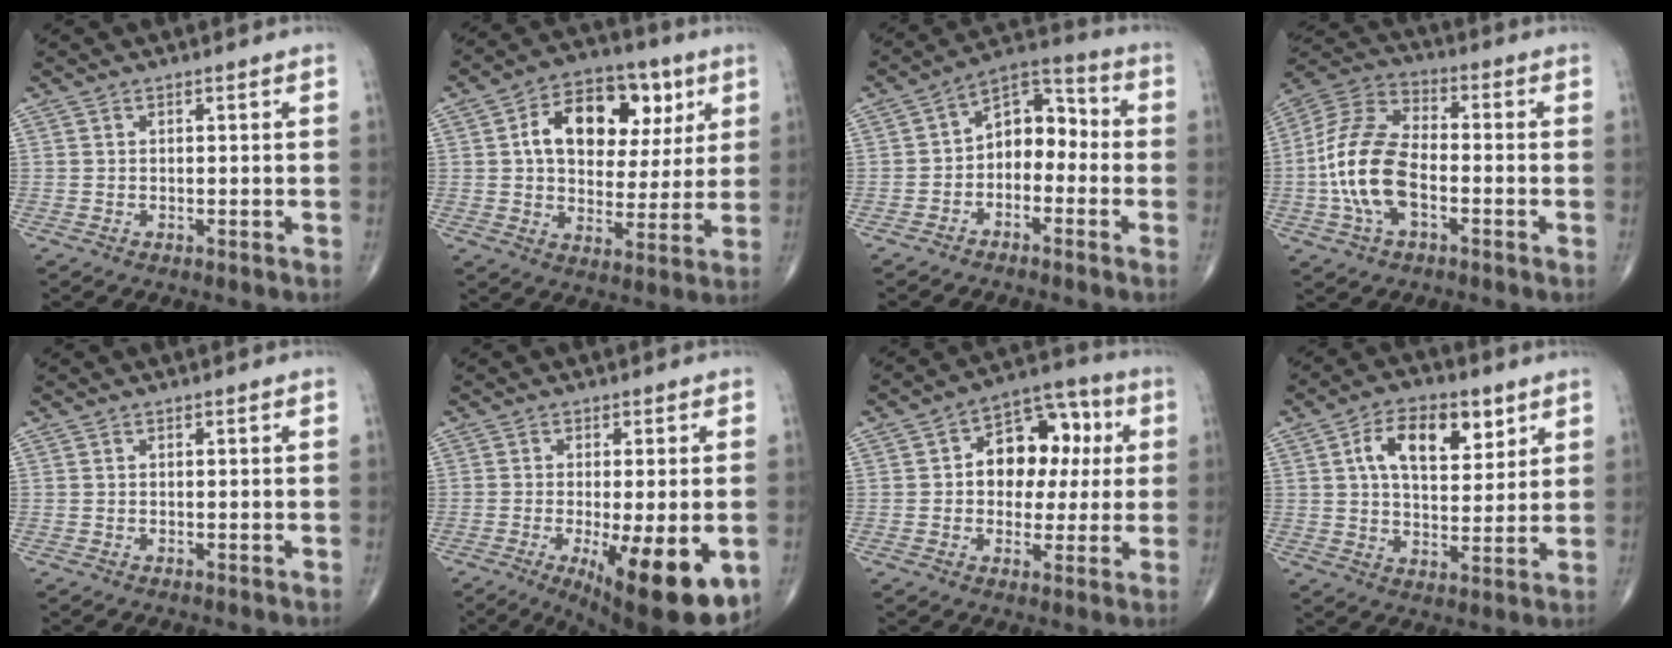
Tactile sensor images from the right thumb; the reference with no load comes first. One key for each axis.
{"total": 17.6, "fx": 5.3, "fy": 11.4, "fz": 12.3, "tx": -0.150, "ty": 0.005, "tz": 0.082}
{"total": 9.2, "fx": -1.9, "fy": 6.3, "fz": 6.4, "tx": -0.063, "ty": 0.048, "tz": -0.051}
{"total": 15.2, "fx": -3.1, "fy": 8.2, "fz": 12.4, "tx": -0.258, "ty": 0.031, "tz": -0.064}
{"total": 0.0}
{"total": 15.8, "fx": -5.3, "fy": 4.7, "fz": 14.2, "tx": -0.176, "ty": -0.021, "tz": -0.064}
{"total": 13.5, "fx": 1.9, "fy": 9.4, "fz": 9.5, "tx": -0.082, "ty": 0.024, "tz": 0.020}
{"total": 12.6, "fx": 5.0, "fy": 6.9, "fz": 9.3, "tx": -0.125, "ty": -0.013, "tz": 0.084}